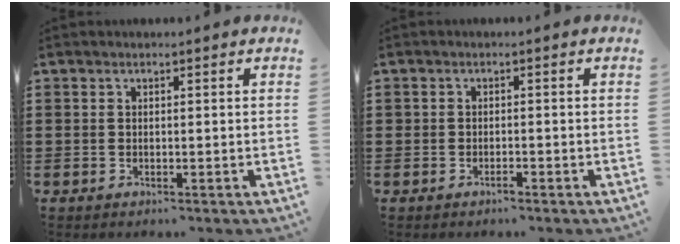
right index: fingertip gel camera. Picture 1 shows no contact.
{"total": 0.9, "force": [-0.8, 0.4, 0.3], "torque": [-0.008, -0.001, -0.016]}